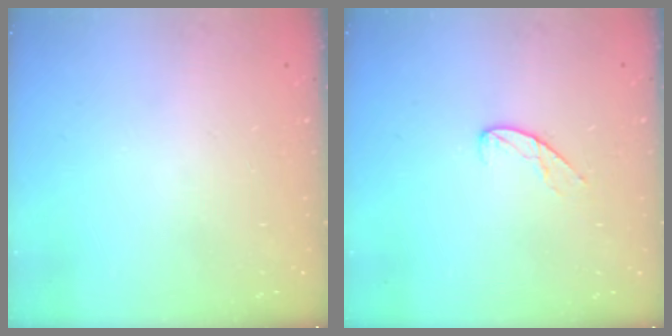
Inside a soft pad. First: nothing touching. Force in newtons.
{"total": 7.2, "press": 7.2, "slide": 0.6}